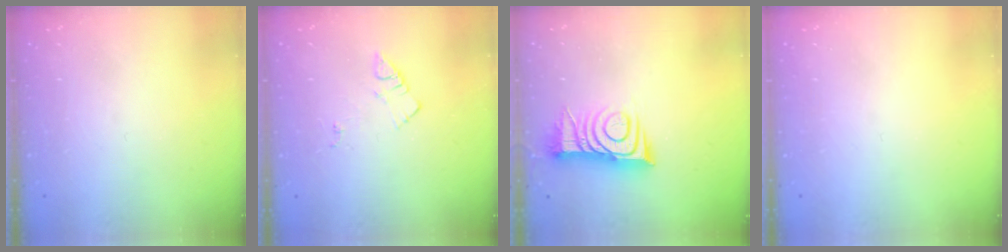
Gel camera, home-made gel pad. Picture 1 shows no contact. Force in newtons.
{"total": 7.2, "press": 7.2, "slide": 0.6}
{"total": 10.8, "press": 10.8, "slide": 0.3}
{"total": 0.0}